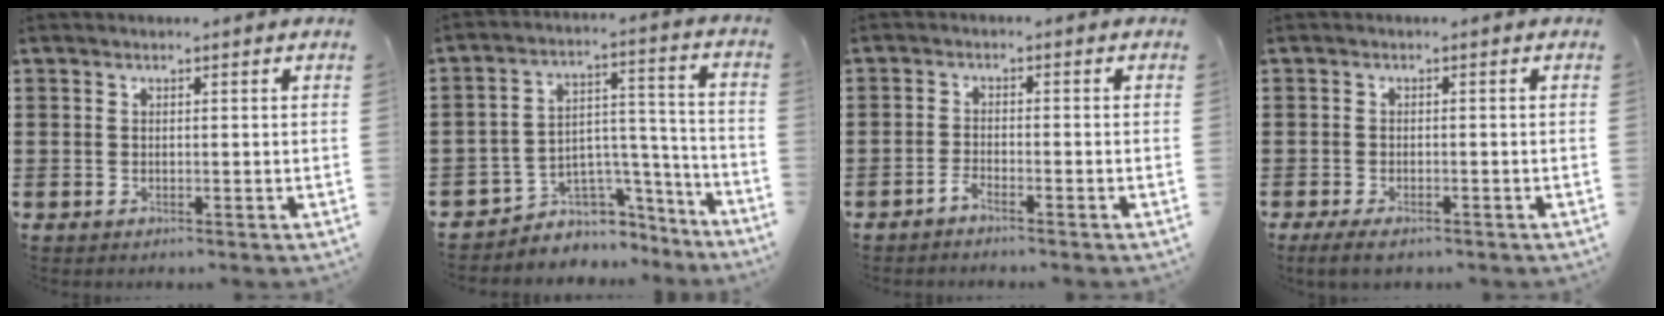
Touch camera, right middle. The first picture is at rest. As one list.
[{"total": 5.0, "force": [-4.0, 3.0, 0.4], "torque": [-0.018, 0.006, -0.078]}, {"total": 1.7, "force": [-1.5, 0.1, 0.8], "torque": [-0.016, 0.000, -0.029]}, {"total": 1.8, "force": [-1.3, 0.5, 1.2], "torque": [-0.036, -0.006, -0.029]}]